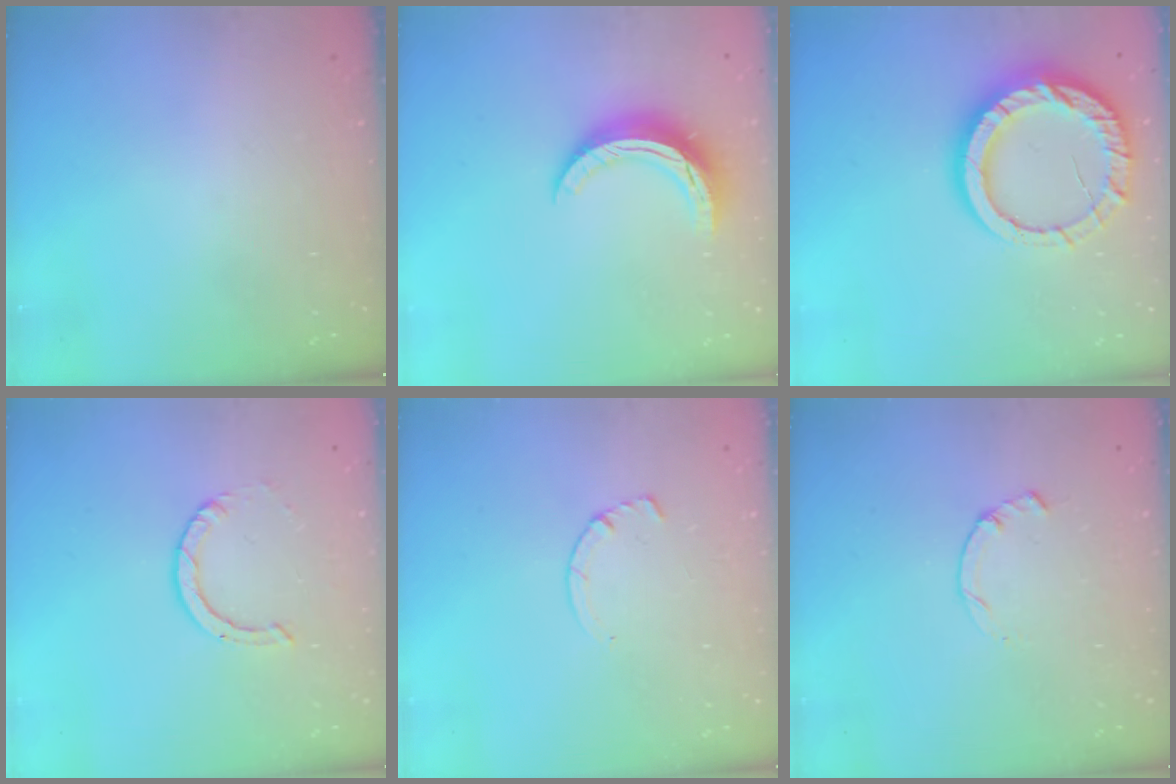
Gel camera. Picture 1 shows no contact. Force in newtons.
{"total": 9.9, "press": 9.9, "slide": 0.7}
{"total": 13.7, "press": 13.7, "slide": 1.3}
{"total": 2.2, "press": 2.2, "slide": 0.2}
{"total": 2.9, "press": 2.9, "slide": 0.4}
{"total": 0.5, "press": 0.4, "slide": 0.3}